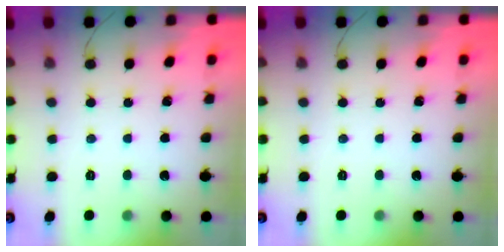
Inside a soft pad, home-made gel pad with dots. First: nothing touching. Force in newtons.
{"total": 0.0}